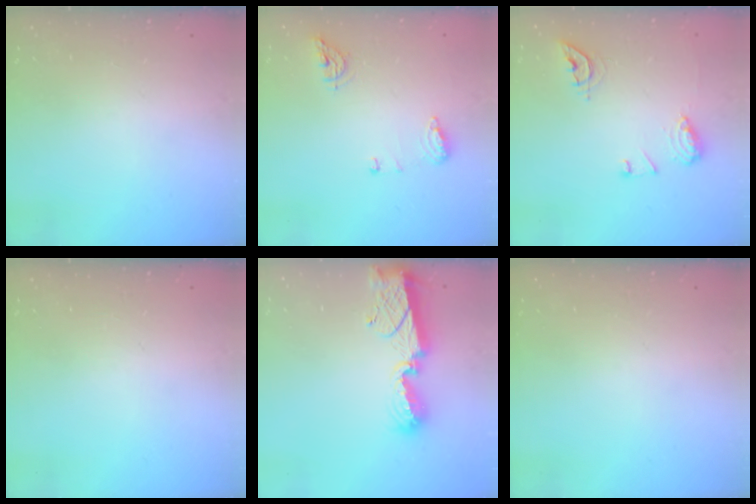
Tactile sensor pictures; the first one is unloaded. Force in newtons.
{"total": 7.9, "press": 7.8, "slide": 1.5}
{"total": 10.5, "press": 10.5, "slide": 0.7}
{"total": 0.0}
{"total": 11.4, "press": 11.4, "slide": 0.8}
{"total": 0.0}